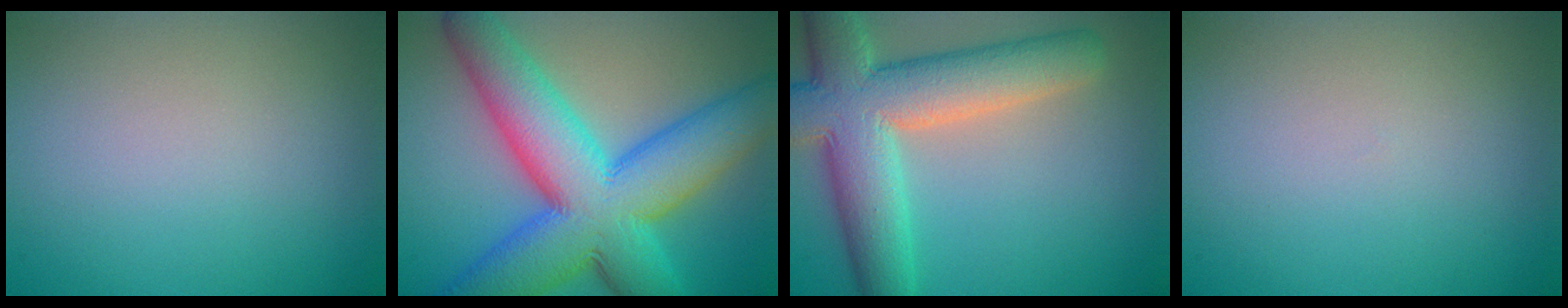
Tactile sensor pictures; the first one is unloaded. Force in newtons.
{"total": 13.9, "press": 13.9, "slide": 0.2}
{"total": 10.1, "press": 10.1, "slide": 0.8}
{"total": 0.0}